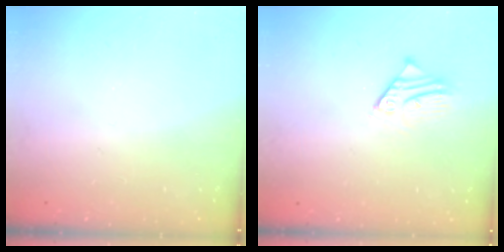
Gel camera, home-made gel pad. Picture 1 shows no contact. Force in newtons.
{"total": 2.3, "press": 2.3, "slide": 0.2}